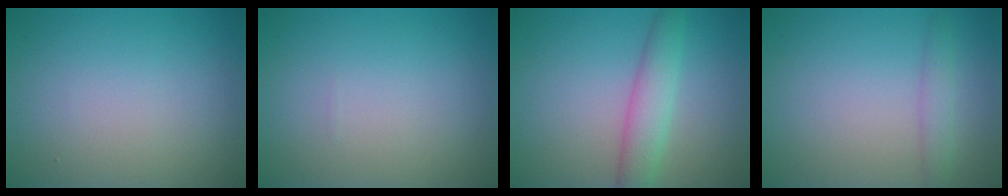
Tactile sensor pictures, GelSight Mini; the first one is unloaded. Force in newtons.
{"total": 0.0}
{"total": 3.4, "press": 3.4, "slide": 0.0}
{"total": 1.7, "press": 1.7, "slide": 0.1}